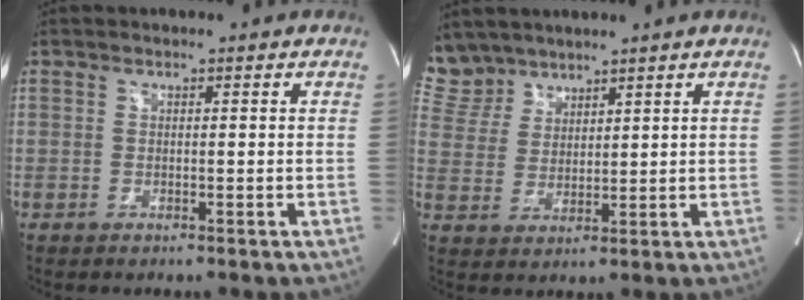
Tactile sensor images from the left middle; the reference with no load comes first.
{"total": 5.8, "force": [5.3, 2.2, -0.1], "torque": [-0.008, 0.008, 0.124]}